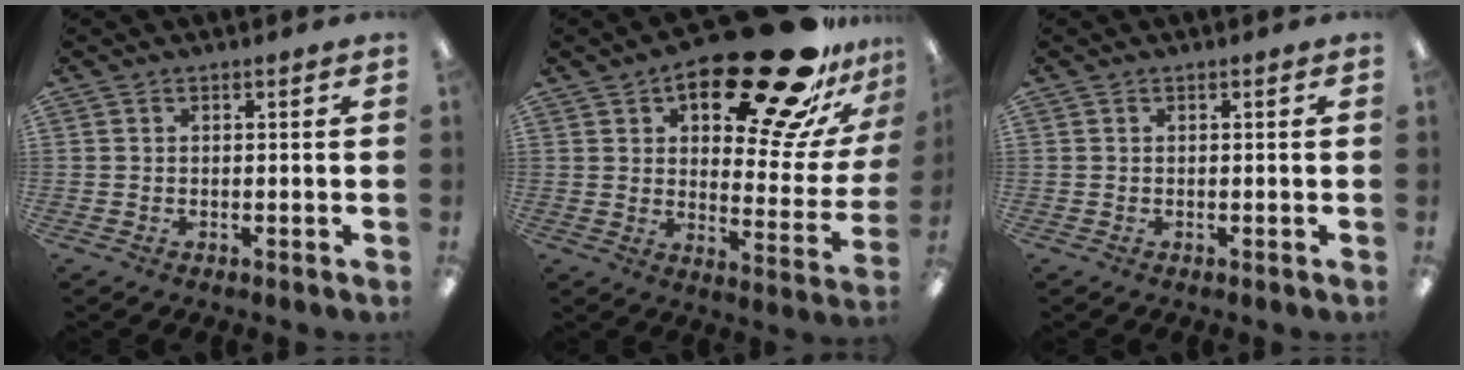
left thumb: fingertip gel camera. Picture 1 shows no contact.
{"total": 27.7, "force": [19.0, 10.3, 17.4], "torque": [-0.216, -0.124, 0.300]}
{"total": 0.0}